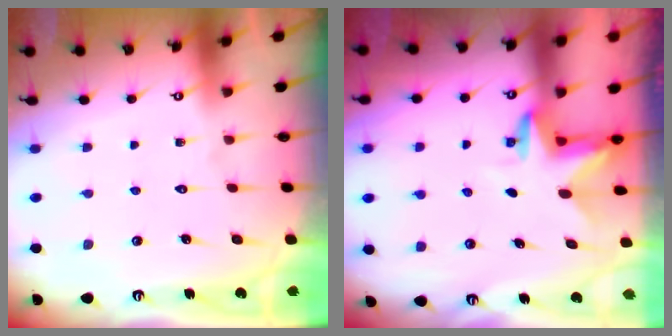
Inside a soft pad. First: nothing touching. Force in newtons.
{"total": 3.4, "press": 3.4, "slide": 0.1}